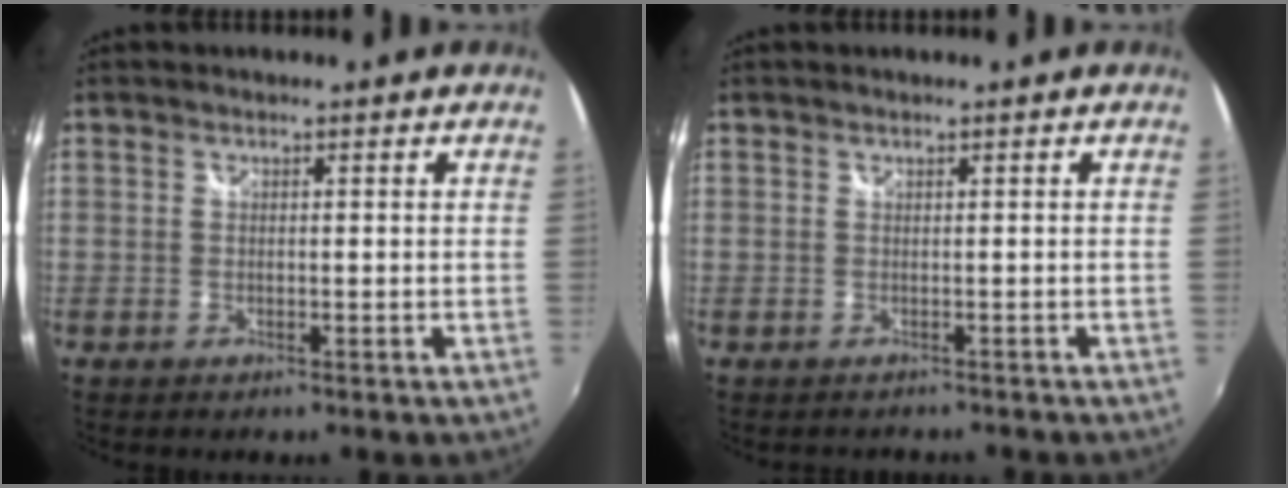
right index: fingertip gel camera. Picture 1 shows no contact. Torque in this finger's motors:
{"motor_torque": [-0.11, -0.13, -0.20, -0.09]}